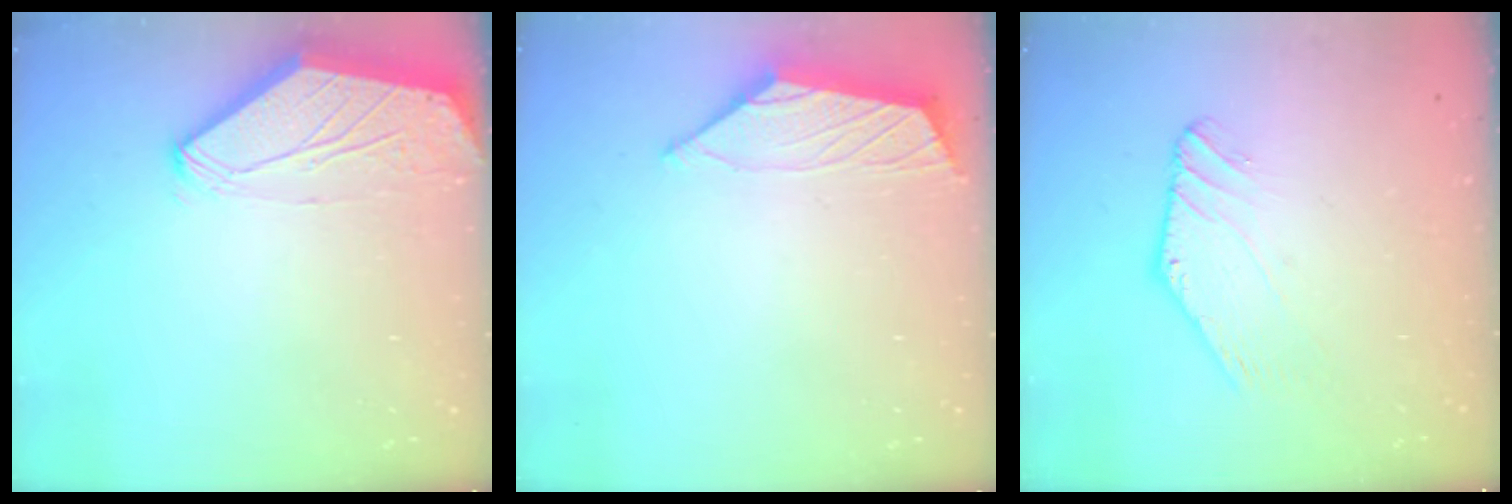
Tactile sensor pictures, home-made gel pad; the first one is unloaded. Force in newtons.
{"total": 2.3, "press": 2.3, "slide": 0.5}
{"total": 1.0, "press": 1.0, "slide": 0.1}